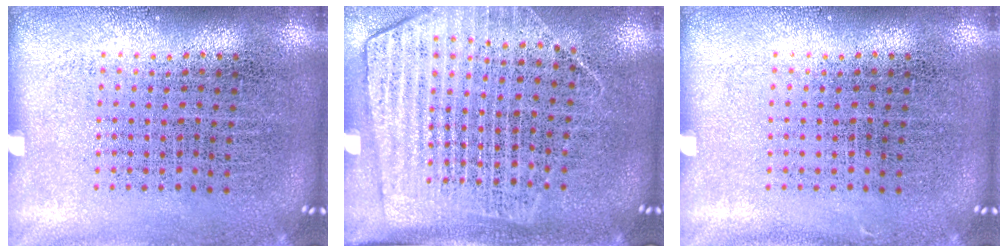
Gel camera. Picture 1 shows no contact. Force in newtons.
{"total": 1.8, "press": 1.5, "slide": 0.9}
{"total": 0.0}